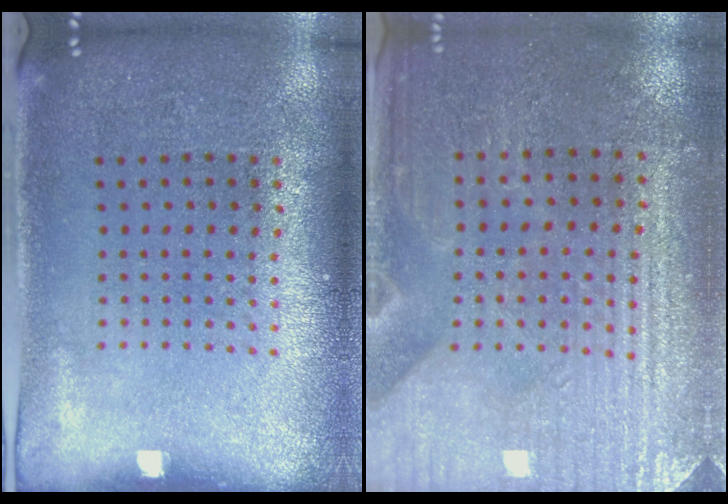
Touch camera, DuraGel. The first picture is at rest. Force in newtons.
{"total": 3.1, "press": 3.1, "slide": 0.6}